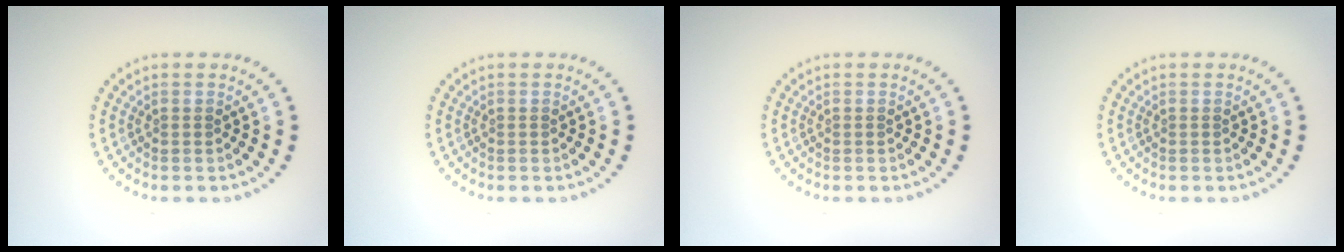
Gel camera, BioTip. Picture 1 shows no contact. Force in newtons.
{"total": 0.0}
{"total": 0.0}
{"total": 0.0}